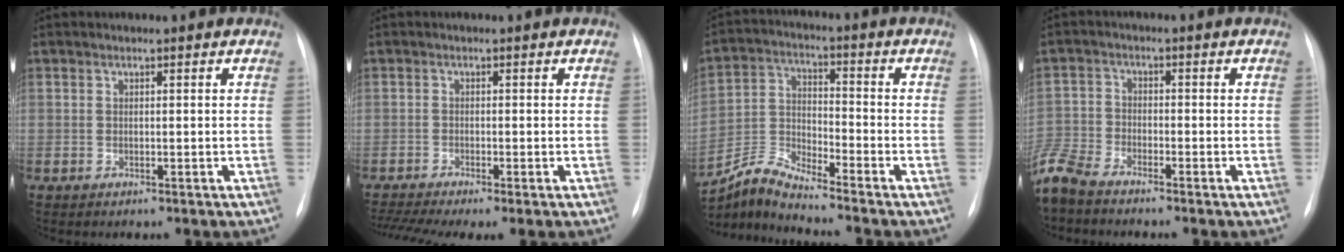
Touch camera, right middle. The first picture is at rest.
{"total": 6.8, "force": [-5.1, 0.3, 4.6], "torque": [-0.088, -0.011, -0.086]}
{"total": 7.4, "force": [-7.2, -1.3, 1.2], "torque": [-0.048, -0.003, -0.142]}
{"total": 8.1, "force": [-7.1, 2.1, 3.2], "torque": [-0.082, -0.015, -0.144]}